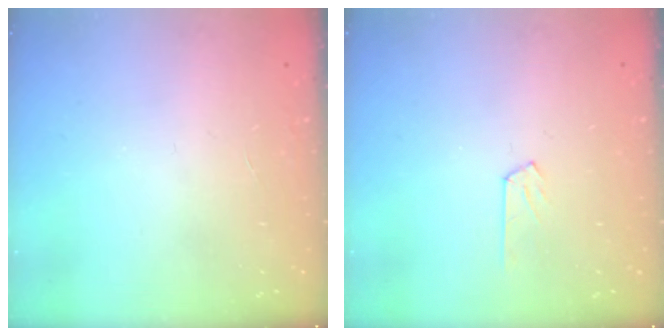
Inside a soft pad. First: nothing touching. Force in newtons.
{"total": 6.4, "press": 6.3, "slide": 0.5}